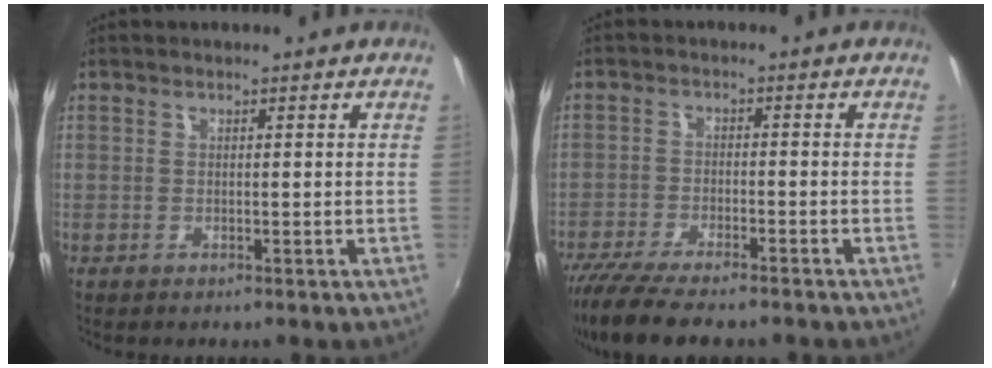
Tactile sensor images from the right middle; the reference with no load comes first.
{"total": 11.9, "force": [-10.0, 2.4, 6.0], "torque": [-0.137, -0.041, -0.170]}